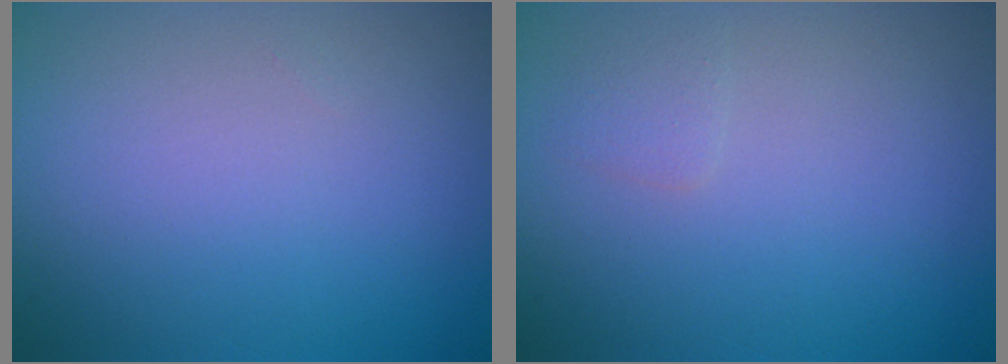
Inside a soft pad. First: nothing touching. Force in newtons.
{"total": 0.8, "press": 0.8, "slide": 0.1}